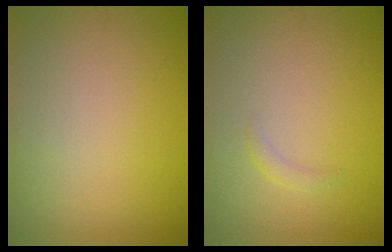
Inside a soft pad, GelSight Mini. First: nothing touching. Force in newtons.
{"total": 0.8, "press": 0.8, "slide": 0.0}